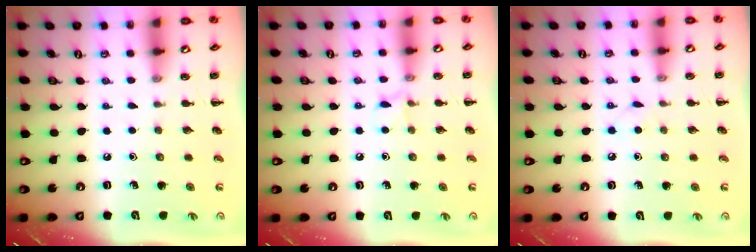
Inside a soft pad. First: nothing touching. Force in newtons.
{"total": 4.6, "press": 4.4, "slide": 1.4}
{"total": 2.9, "press": 2.8, "slide": 1.0}